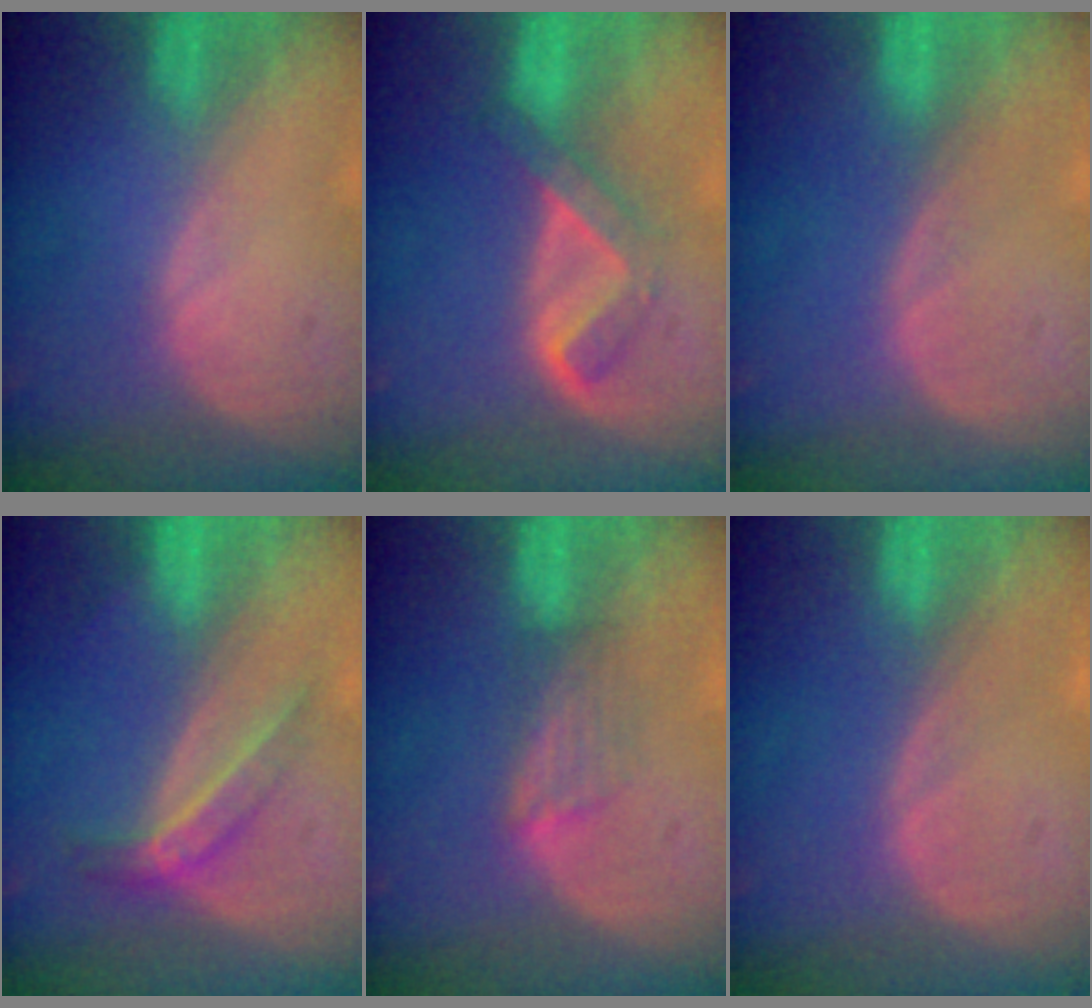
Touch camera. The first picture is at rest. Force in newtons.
{"total": 5.3, "press": 4.6, "slide": 2.7}
{"total": 0.0}
{"total": 4.4, "press": 3.9, "slide": 2.1}
{"total": 3.2, "press": 2.9, "slide": 1.4}
{"total": 0.7, "press": 0.0, "slide": 0.7}